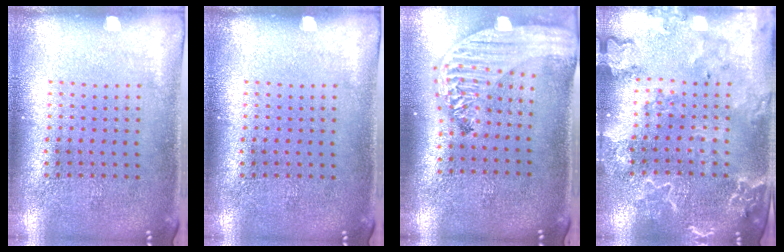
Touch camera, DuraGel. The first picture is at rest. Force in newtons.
{"total": 0.0}
{"total": 2.8, "press": 2.3, "slide": 1.7}
{"total": 2.7, "press": 2.5, "slide": 1.0}